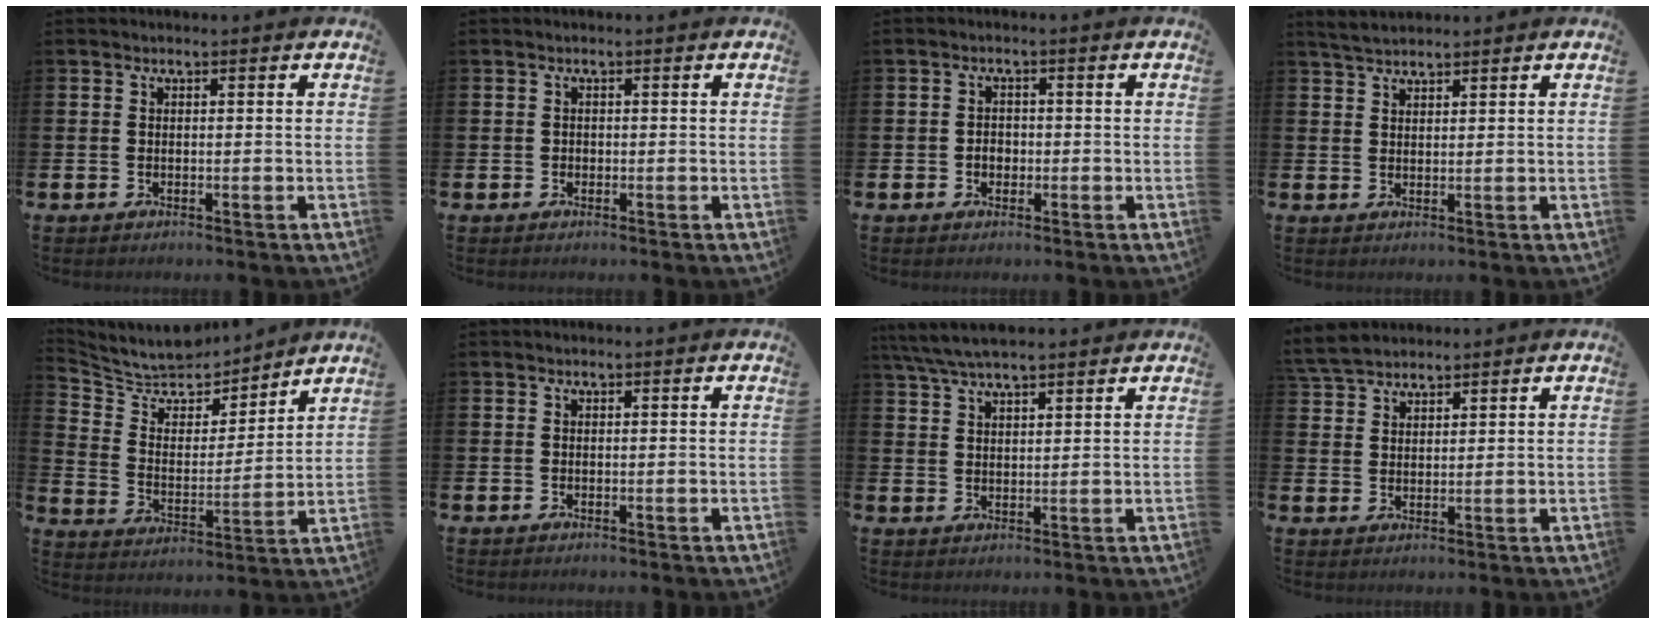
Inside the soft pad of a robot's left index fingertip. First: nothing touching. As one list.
[{"total": 0.5, "force": [-0.1, 0.5, 0.1], "torque": [-0.008, 0.007, -0.003]}, {"total": 1.8, "force": [-0.4, 1.5, 0.9], "torque": [-0.007, 0.002, -0.012]}, {"total": 3.0, "force": [2.8, 0.6, 0.8], "torque": [-0.019, -0.007, 0.053]}, {"total": 8.5, "force": [8.1, 2.3, 1.1], "torque": [-0.064, -0.067, 0.144]}, {"total": 0.0}, {"total": 5.6, "force": [5.0, 1.0, 2.3], "torque": [-0.060, -0.009, 0.092]}, {"total": 4.6, "force": [4.4, 1.1, 0.7], "torque": [-0.022, -0.012, 0.082]}]